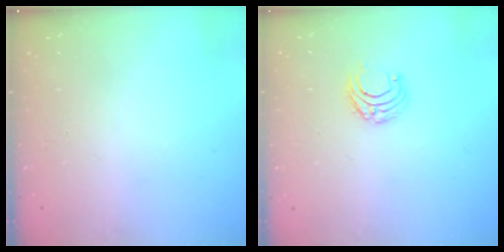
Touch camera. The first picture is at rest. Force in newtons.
{"total": 5.2, "press": 5.2, "slide": 0.5}